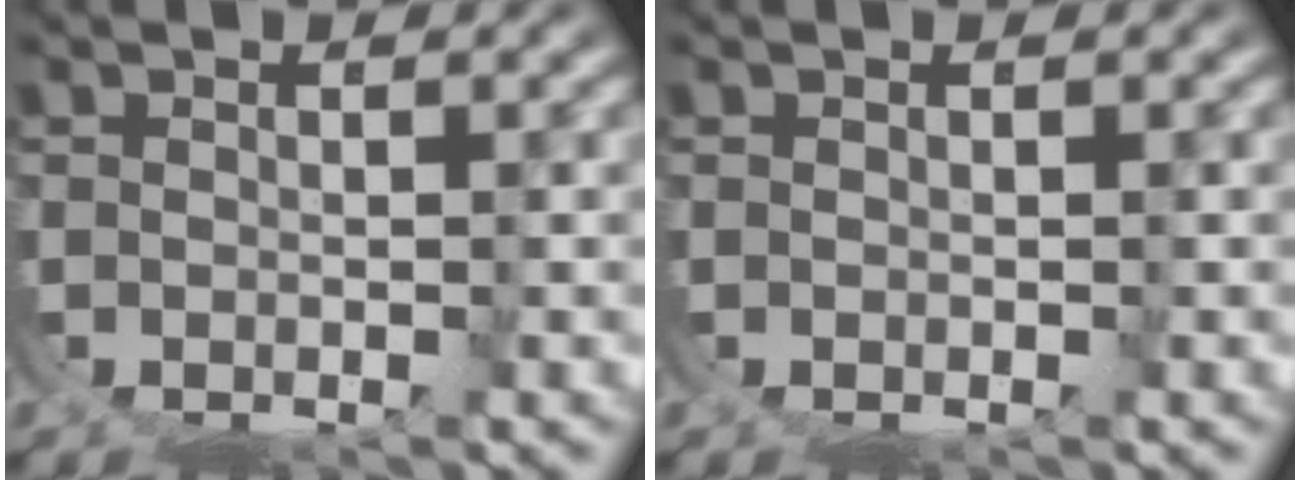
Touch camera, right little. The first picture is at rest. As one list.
[{"total": 0.0}]